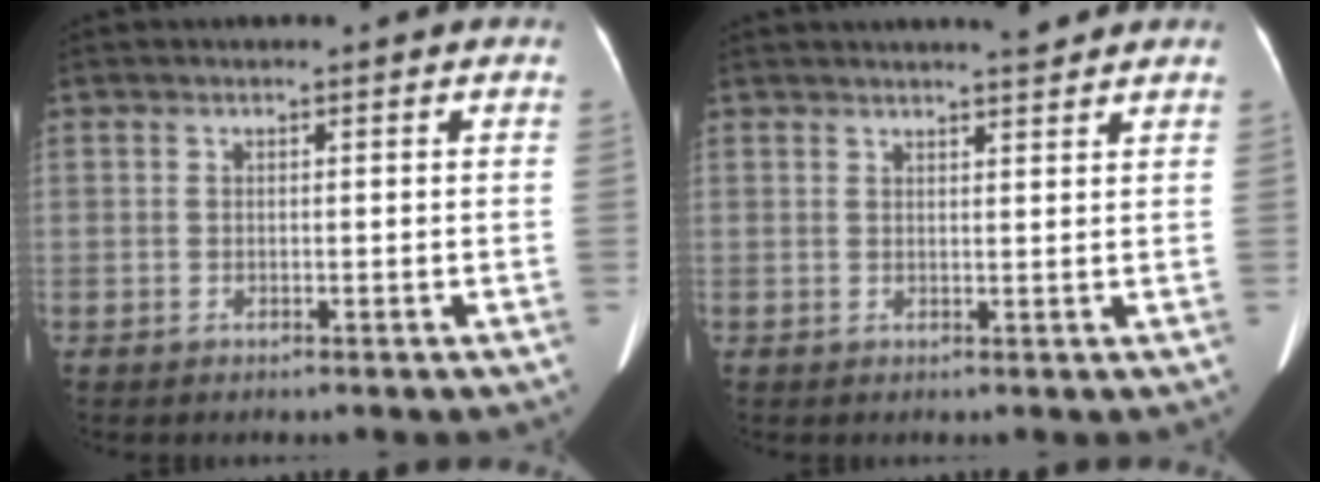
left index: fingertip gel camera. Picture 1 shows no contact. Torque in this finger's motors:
{"motor_torque": [0.23, -0.39, 0.06, 0.07]}